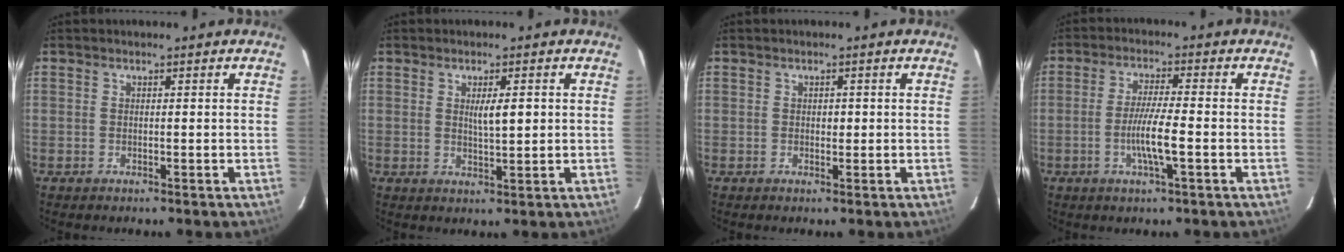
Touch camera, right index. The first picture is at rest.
{"total": 3.5, "force": [0.8, 0.6, 3.3], "torque": [-0.055, -0.003, 0.014]}
{"total": 0.9, "force": [0.1, 0.6, 0.7], "torque": [-0.008, 0.001, 0.002]}
{"total": 6.0, "force": [-1.5, 0.0, 5.8], "torque": [-0.109, -0.006, -0.028]}